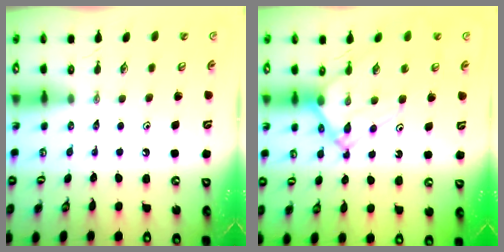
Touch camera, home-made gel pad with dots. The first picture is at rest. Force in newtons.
{"total": 13.9, "press": 13.8, "slide": 1.2}